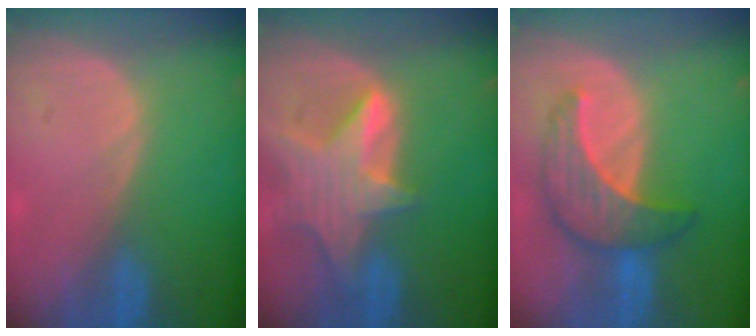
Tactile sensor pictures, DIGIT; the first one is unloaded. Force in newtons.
{"total": 8.4, "press": 7.4, "slide": 4.0}
{"total": 7.4, "press": 7.4, "slide": 0.2}